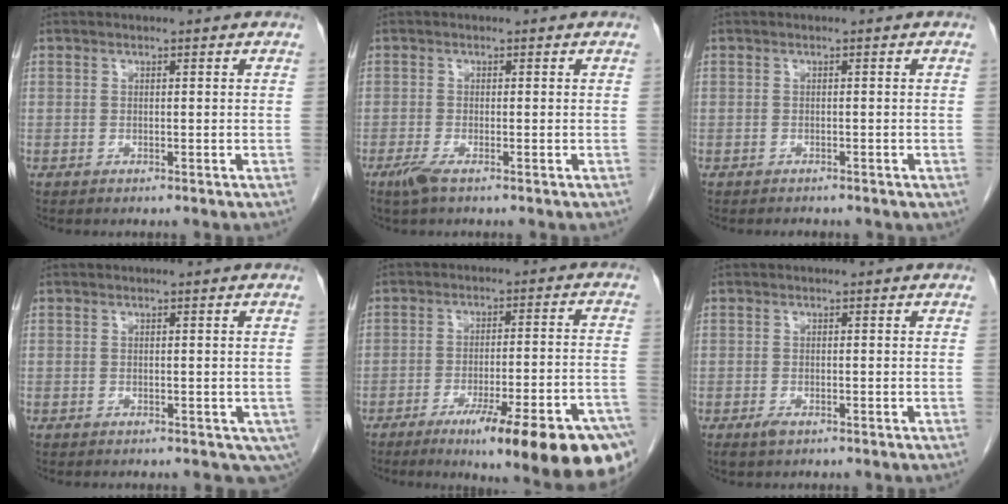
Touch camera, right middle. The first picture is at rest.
{"total": 2.1, "force": [-1.3, 0.3, 1.6], "torque": [-0.039, -0.007, -0.030]}
{"total": 1.7, "force": [-1.4, 0.8, 0.6], "torque": [-0.013, -0.002, -0.012]}
{"total": 4.1, "force": [-1.8, 2.4, 2.8], "torque": [-0.025, -0.005, -0.024]}
{"total": 22.2, "force": [-15.2, 1.8, 16.1], "torque": [-0.135, 0.000, -0.213]}
{"total": 1.4, "force": [-0.8, 0.6, 0.9], "torque": [-0.020, -0.002, -0.011]}